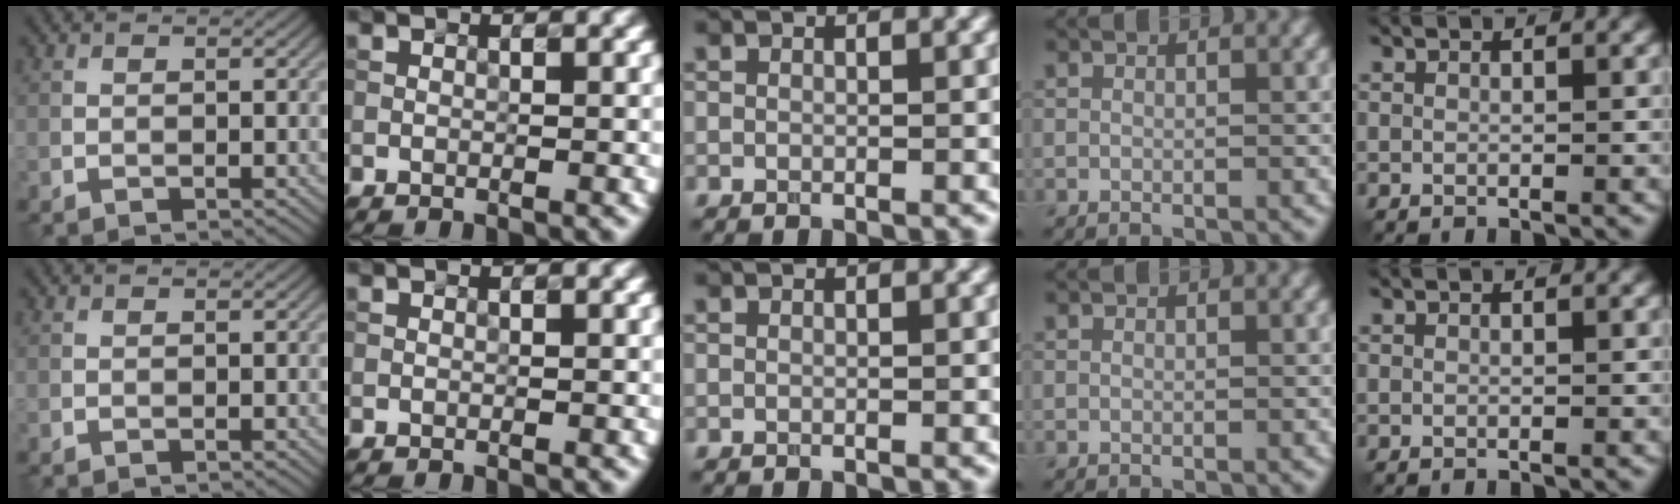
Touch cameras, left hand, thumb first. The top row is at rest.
{}